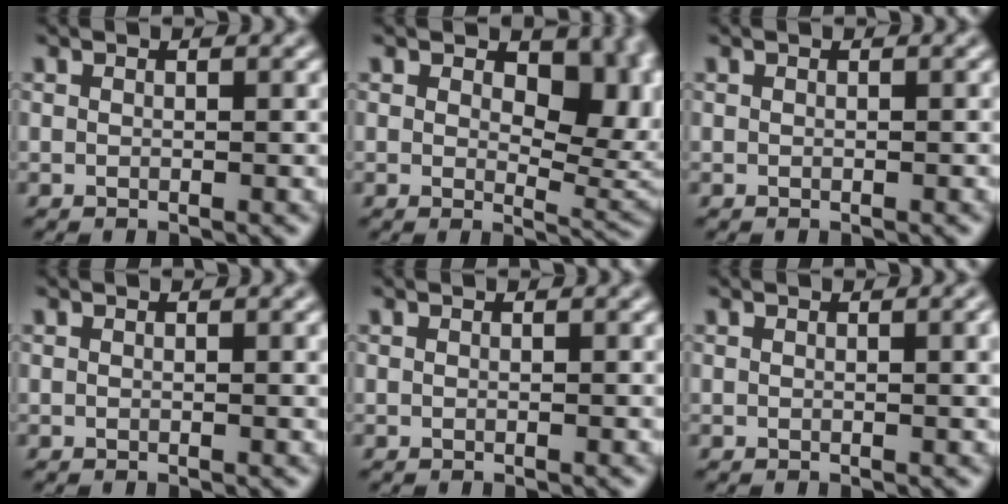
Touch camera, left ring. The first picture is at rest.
{"total": 8.2, "force": [2.0, 4.6, 6.4], "torque": [-0.084, -0.010, 0.031]}
{"total": 0.0}
{"total": 0.6, "force": [0.1, 0.1, 0.6], "torque": [-0.007, 0.000, 0.001]}
{"total": 0.0}
{"total": 1.9, "force": [0.3, 0.5, 1.8], "torque": [-0.019, 0.002, 0.003]}